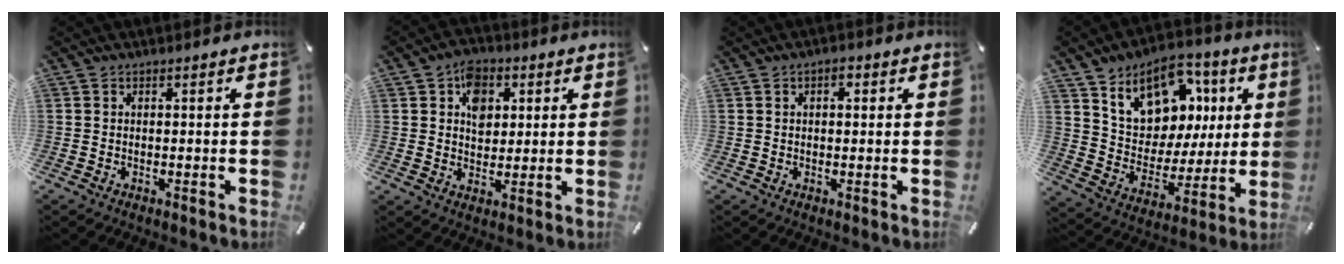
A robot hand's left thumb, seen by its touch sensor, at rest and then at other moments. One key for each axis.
{"total": 7.4, "fx": 2.1, "fy": 5.8, "fz": 4.1, "tx": -0.051, "ty": -0.001, "tz": 0.033}
{"total": 2.0, "fx": 0.6, "fy": 1.2, "fz": 1.5, "tx": -0.024, "ty": 0.005, "tz": 0.007}
{"total": 14.5, "fx": 8.1, "fy": 10.7, "fz": 5.4, "tx": -0.092, "ty": -0.056, "tz": 0.153}